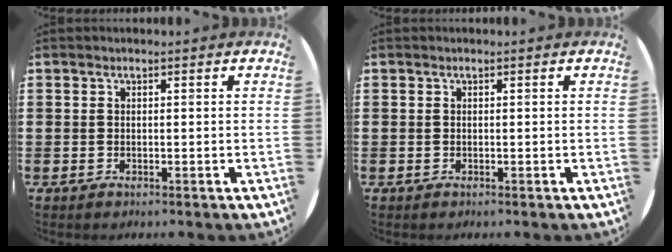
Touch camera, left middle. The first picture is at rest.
{"total": 0.0}